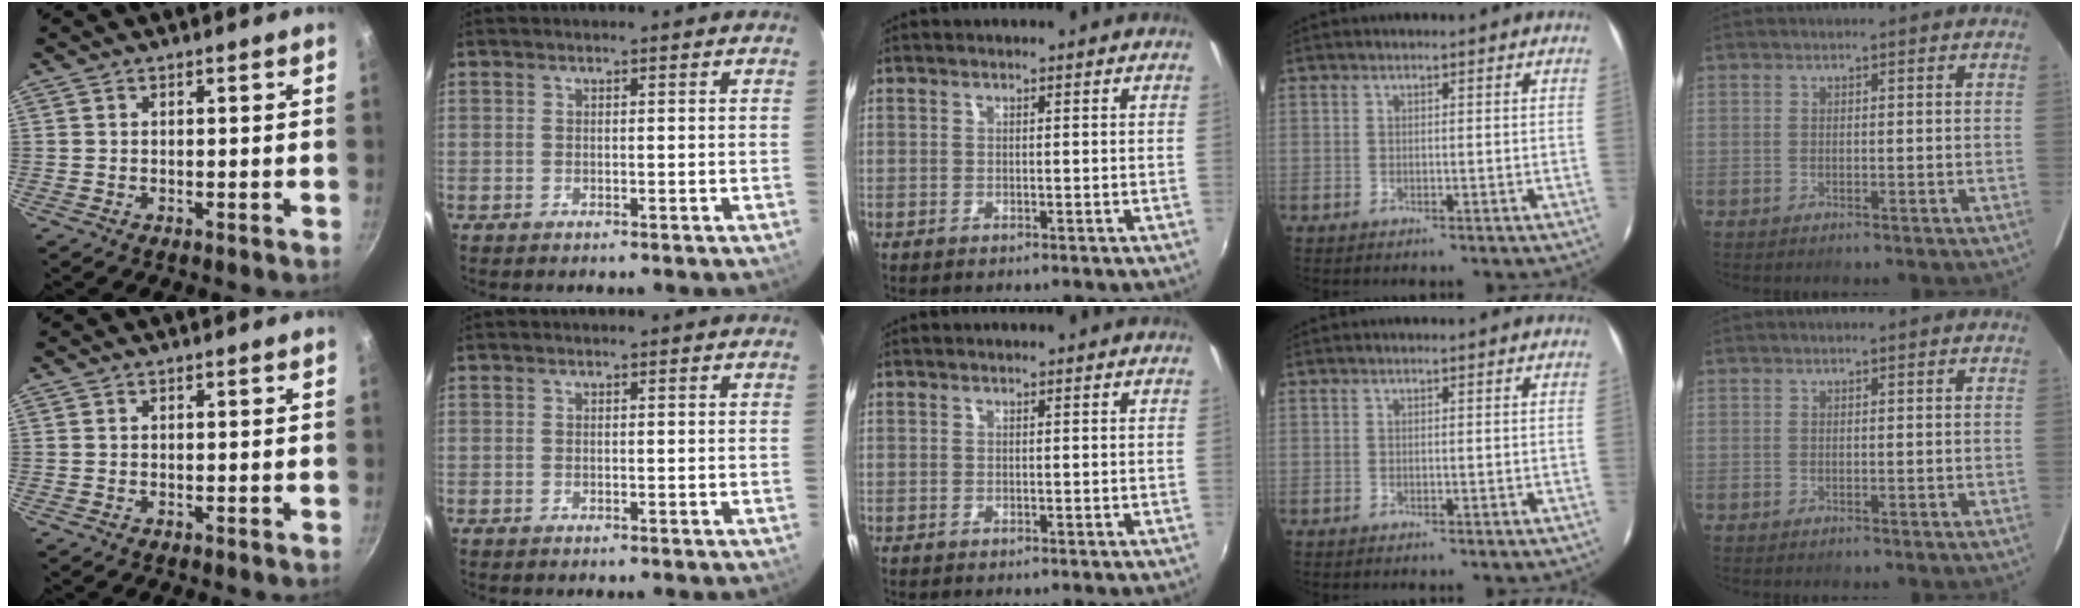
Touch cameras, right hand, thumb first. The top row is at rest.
{}